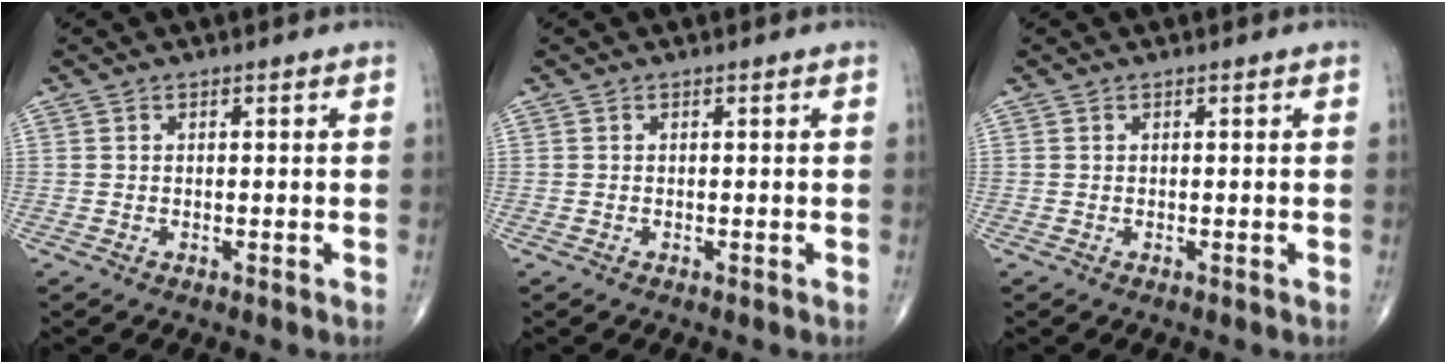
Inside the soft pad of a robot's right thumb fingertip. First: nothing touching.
{"total": 0.0}
{"total": 0.0}